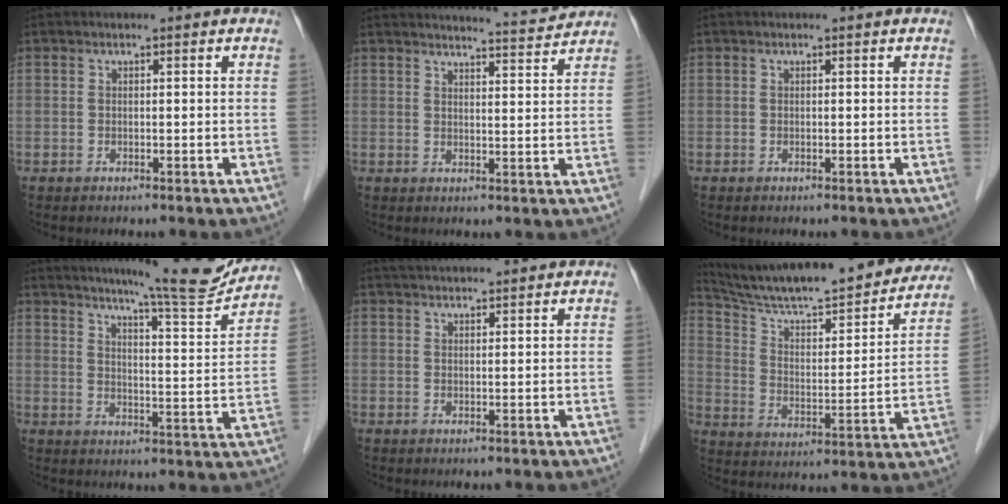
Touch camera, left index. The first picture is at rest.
{"total": 7.0, "force": [6.9, -0.5, 0.6], "torque": [-0.019, -0.003, 0.086]}
{"total": 0.0}
{"total": 14.5, "force": [13.5, -0.3, 5.4], "torque": [-0.079, -0.032, 0.176]}
{"total": 6.2, "force": [5.8, 0.4, 2.2], "torque": [-0.035, 0.039, 0.086]}
{"total": 27.7, "force": [24.5, 3.8, 12.4], "torque": [-0.200, -0.029, 0.342]}